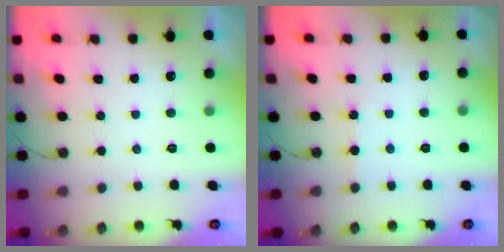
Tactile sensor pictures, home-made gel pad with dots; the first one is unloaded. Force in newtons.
{"total": 1.9, "press": 1.9, "slide": 0.4}